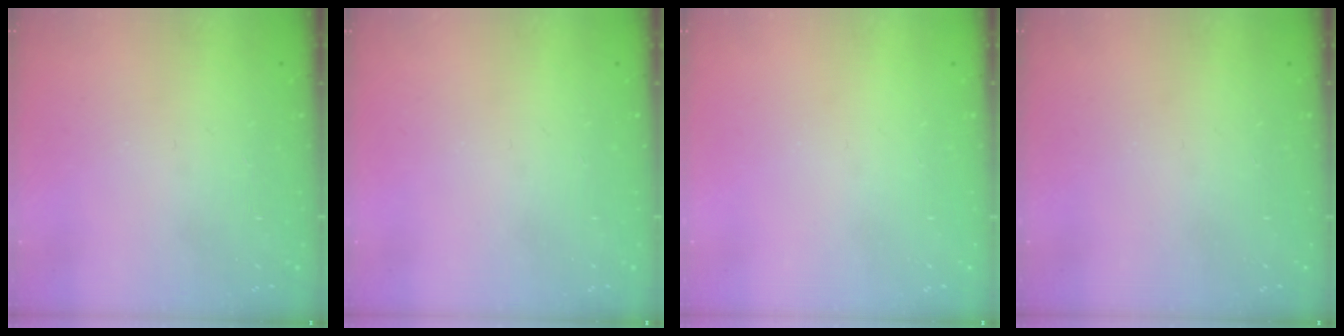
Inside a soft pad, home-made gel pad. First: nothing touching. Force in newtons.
{"total": 0.0}
{"total": 0.0}
{"total": 0.0}